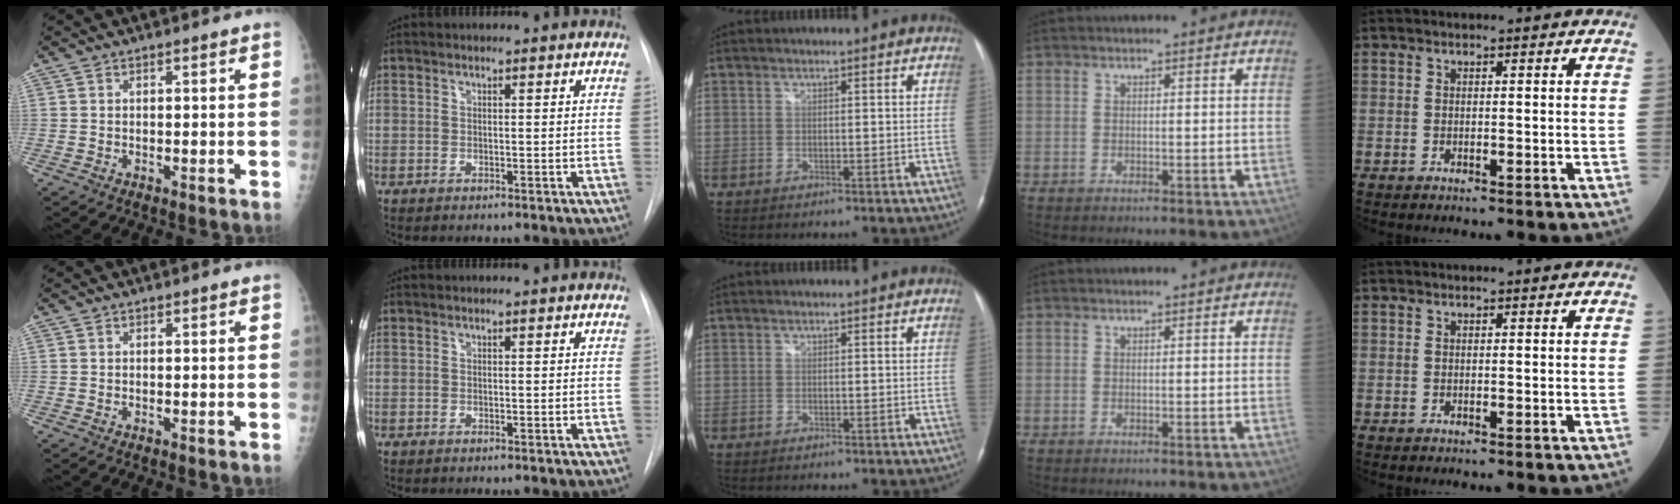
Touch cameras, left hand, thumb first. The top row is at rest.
{}